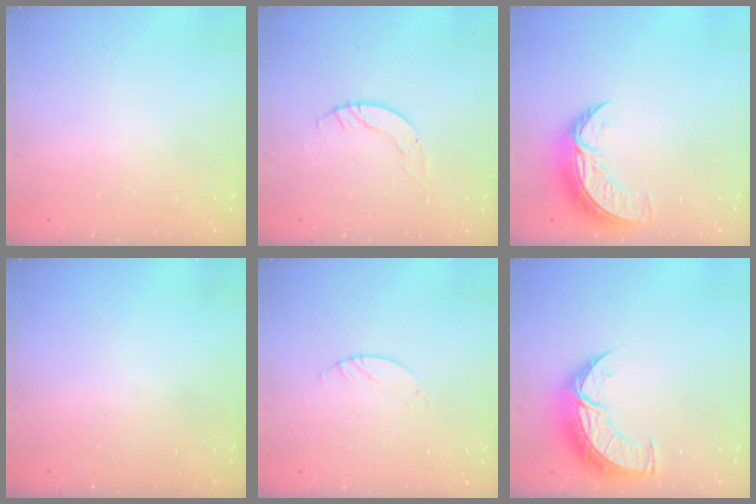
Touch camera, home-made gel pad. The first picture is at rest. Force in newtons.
{"total": 4.0, "press": 4.0, "slide": 0.4}
{"total": 9.1, "press": 9.0, "slide": 0.8}
{"total": 0.0}
{"total": 0.9, "press": 0.8, "slide": 0.2}
{"total": 10.7, "press": 10.6, "slide": 0.8}